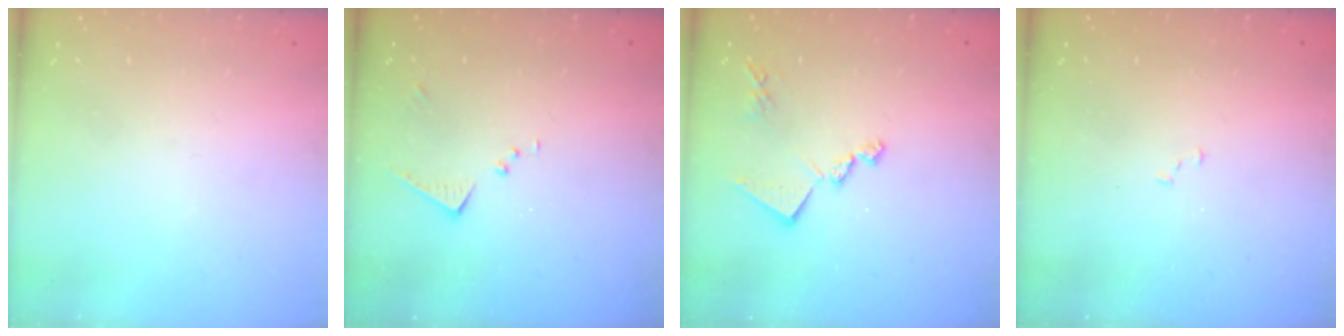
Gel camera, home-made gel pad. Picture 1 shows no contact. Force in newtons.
{"total": 8.3, "press": 8.3, "slide": 0.4}
{"total": 12.1, "press": 12.0, "slide": 0.4}
{"total": 6.7, "press": 6.6, "slide": 0.8}